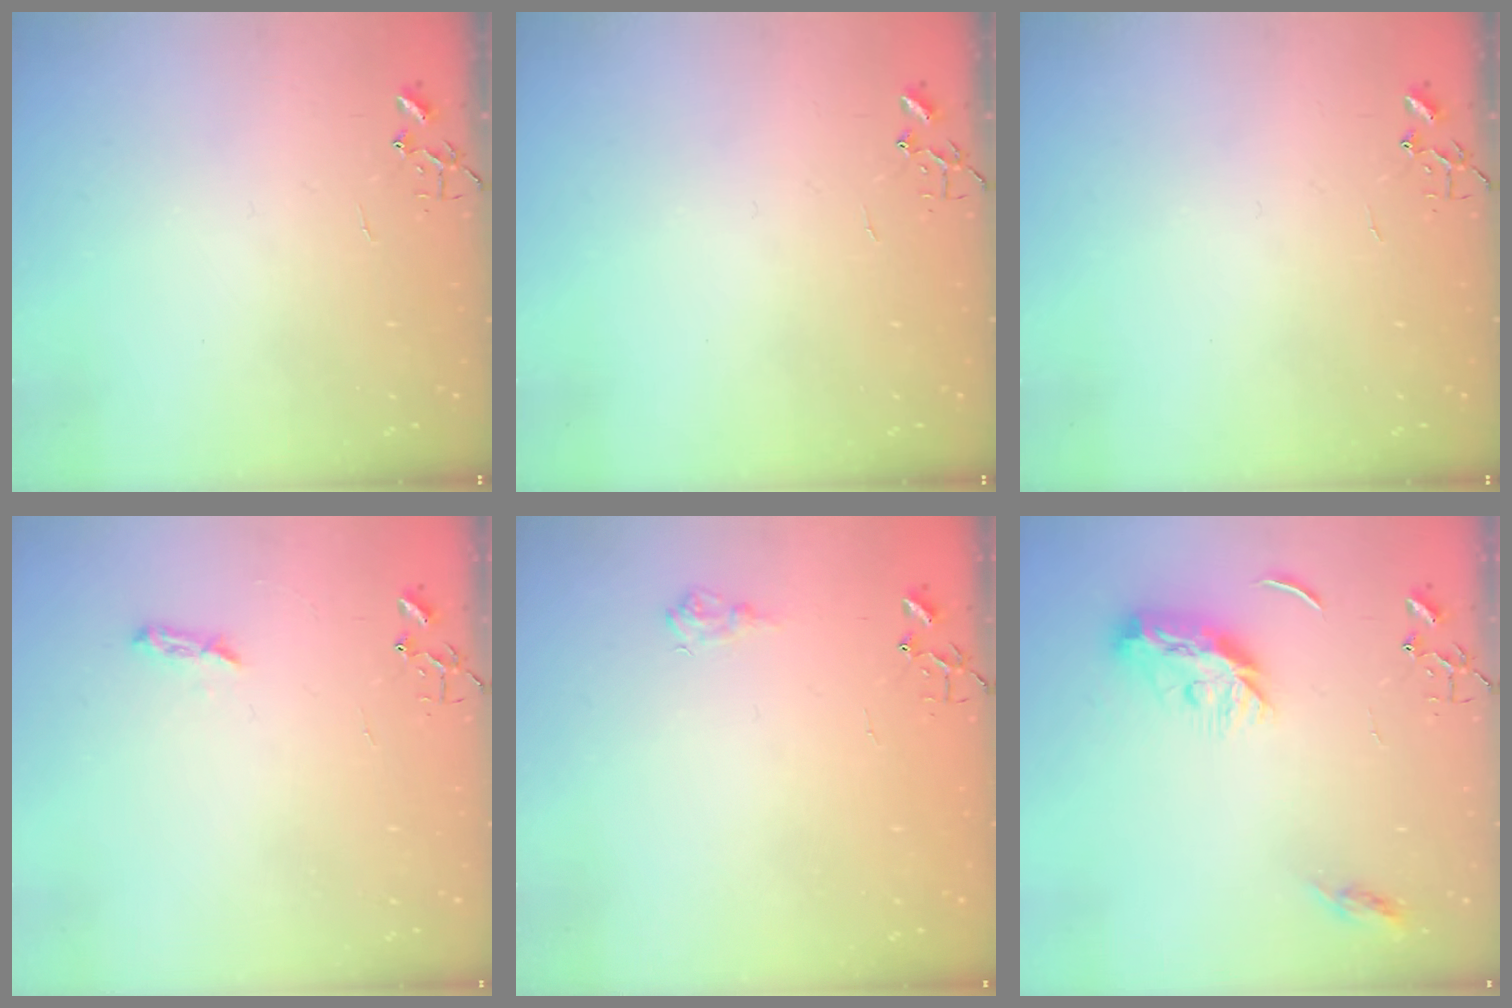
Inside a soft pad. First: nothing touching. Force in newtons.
{"total": 0.0}
{"total": 0.0}
{"total": 5.5, "press": 5.5, "slide": 0.5}
{"total": 7.3, "press": 7.3, "slide": 0.4}
{"total": 10.1, "press": 10.1, "slide": 0.2}